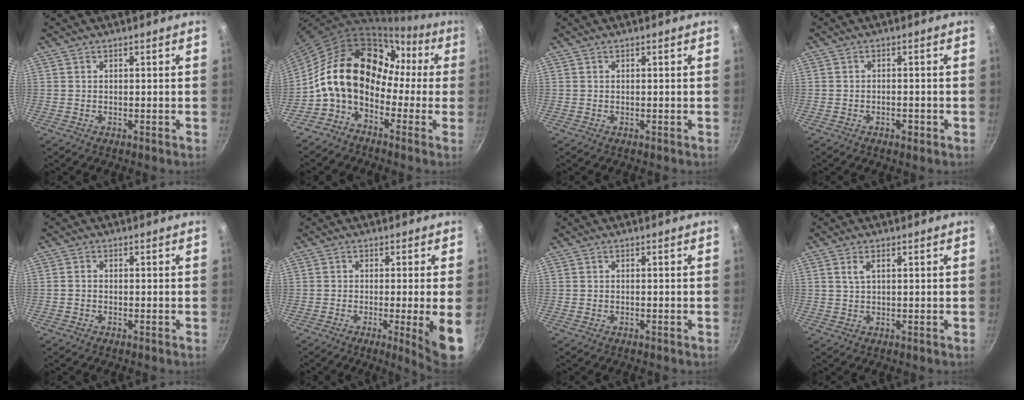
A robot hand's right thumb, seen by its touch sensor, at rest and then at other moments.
{"total": 15.9, "force": [-1.0, 11.5, 10.9], "torque": [-0.157, 0.048, -0.040]}
{"total": 0.0}
{"total": 1.9, "force": [-1.0, 0.9, 1.3], "torque": [-0.022, 0.006, -0.015]}
{"total": 0.9, "force": [-0.4, 0.7, 0.4], "torque": [-0.006, 0.005, -0.010]}
{"total": 8.0, "force": [-1.7, 0.0, 7.9], "torque": [-0.111, -0.009, -0.023]}
{"total": 0.0}
{"total": 2.4, "force": [1.0, 1.1, 1.9], "torque": [-0.034, 0.002, 0.020]}